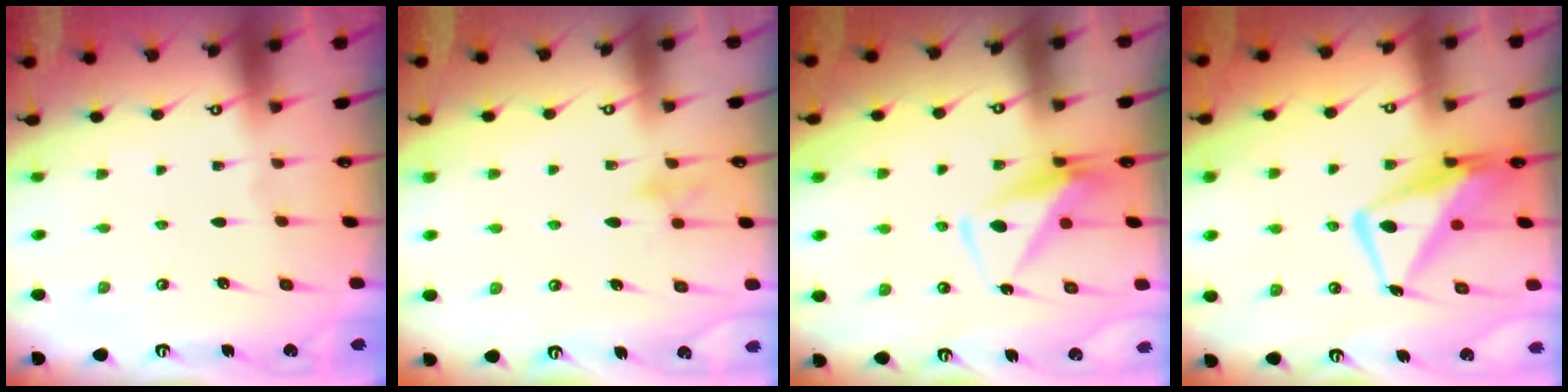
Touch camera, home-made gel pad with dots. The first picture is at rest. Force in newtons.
{"total": 9.7, "press": 9.7, "slide": 0.6}
{"total": 7.1, "press": 6.9, "slide": 1.5}
{"total": 11.6, "press": 11.5, "slide": 1.6}